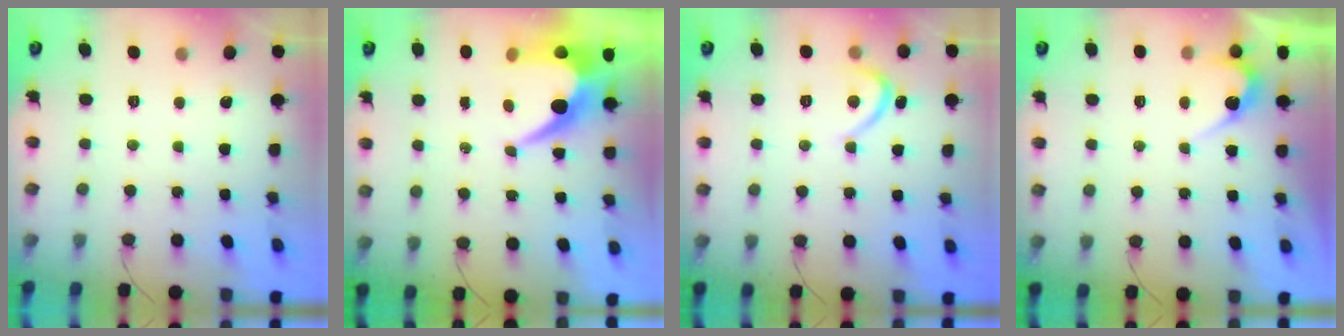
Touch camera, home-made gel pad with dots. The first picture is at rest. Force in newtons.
{"total": 9.3, "press": 9.3, "slide": 0.6}
{"total": 3.2, "press": 3.2, "slide": 0.3}
{"total": 5.6, "press": 5.6, "slide": 0.4}